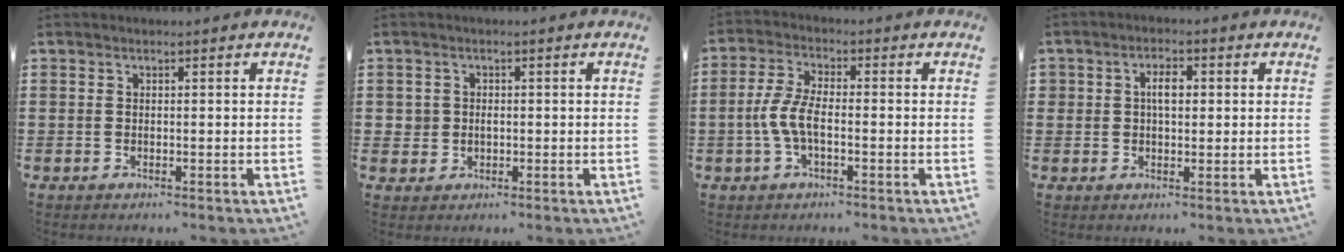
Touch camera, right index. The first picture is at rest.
{"total": 1.7, "force": [0.1, 1.7, 0.3], "torque": [-0.013, 0.009, -0.002]}
{"total": 5.4, "force": [-1.3, 2.1, 4.8], "torque": [-0.118, -0.005, -0.034]}
{"total": 3.1, "force": [0.4, 1.9, 2.5], "torque": [-0.044, 0.007, 0.005]}